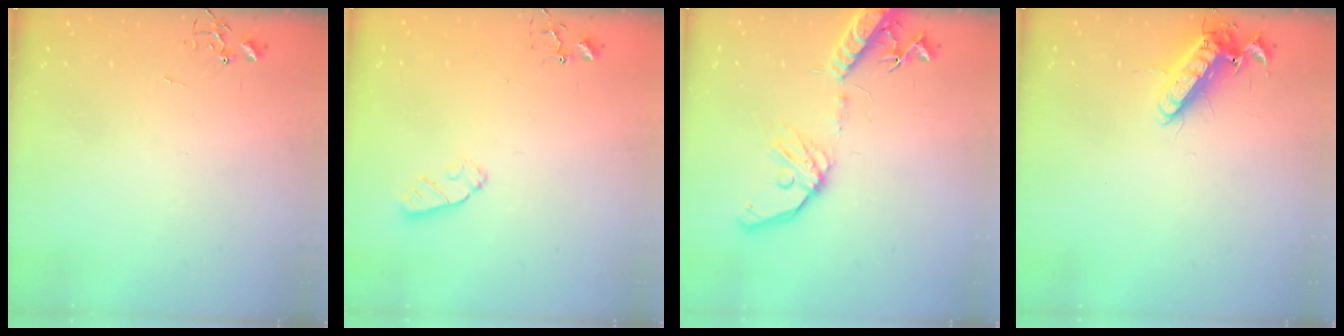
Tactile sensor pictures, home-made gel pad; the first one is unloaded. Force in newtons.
{"total": 6.6, "press": 6.6, "slide": 0.2}
{"total": 16.3, "press": 16.0, "slide": 3.2}
{"total": 12.7, "press": 12.5, "slide": 2.1}